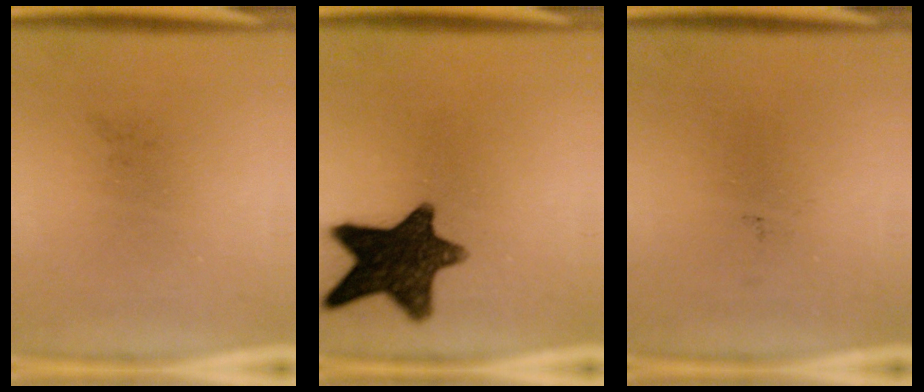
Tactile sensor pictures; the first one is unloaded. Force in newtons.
{"total": 14.0}
{"total": 0.0}